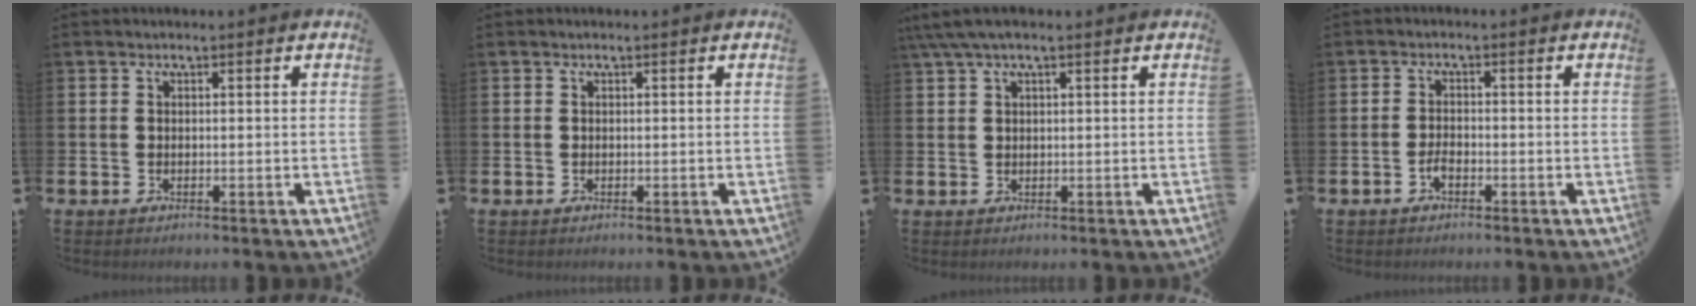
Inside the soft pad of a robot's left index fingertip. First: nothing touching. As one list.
[{"total": 0.0}, {"total": 3.0, "force": [1.9, 0.5, 2.3], "torque": [-0.049, 0.002, 0.035]}, {"total": 1.8, "force": [-1.1, 0.7, 1.2], "torque": [-0.028, 0.003, -0.020]}]